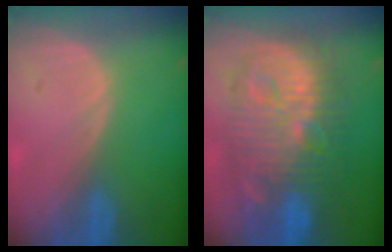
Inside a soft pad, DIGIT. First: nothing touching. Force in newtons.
{"total": 13.5, "press": 13.5, "slide": 1.3}